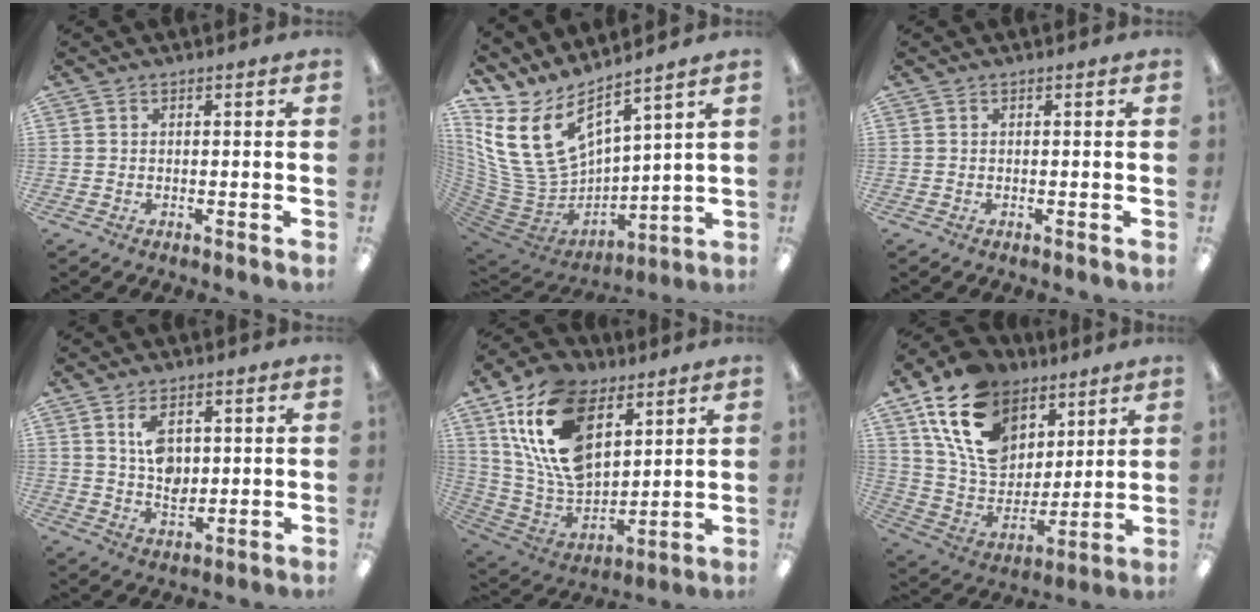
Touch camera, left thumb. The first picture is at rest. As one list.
[{"total": 16.9, "force": [8.3, 9.6, 11.2], "torque": [-0.261, -0.061, 0.158]}, {"total": 0.0}, {"total": 7.1, "force": [2.8, 4.5, 4.7], "torque": [-0.070, -0.004, 0.047]}, {"total": 23.0, "force": [10.1, 14.2, 15.1], "torque": [-0.318, -0.035, 0.180]}, {"total": 20.3, "force": [10.9, 13.7, 10.3], "torque": [-0.197, -0.042, 0.207]}]